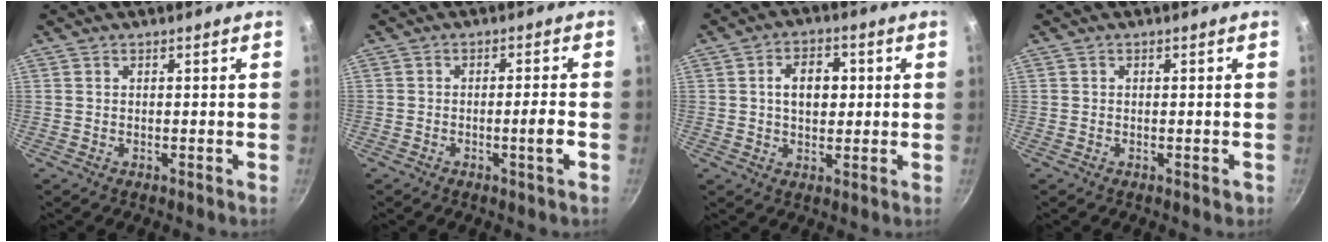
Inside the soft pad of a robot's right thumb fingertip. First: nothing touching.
{"total": 3.5, "force": [-1.2, -0.1, 3.2], "torque": [-0.053, 0.013, -0.018]}
{"total": 7.1, "force": [1.0, 4.8, 5.1], "torque": [-0.059, 0.007, 0.011]}
{"total": 1.0, "force": [-0.4, 0.7, 0.7], "torque": [-0.007, 0.003, -0.006]}